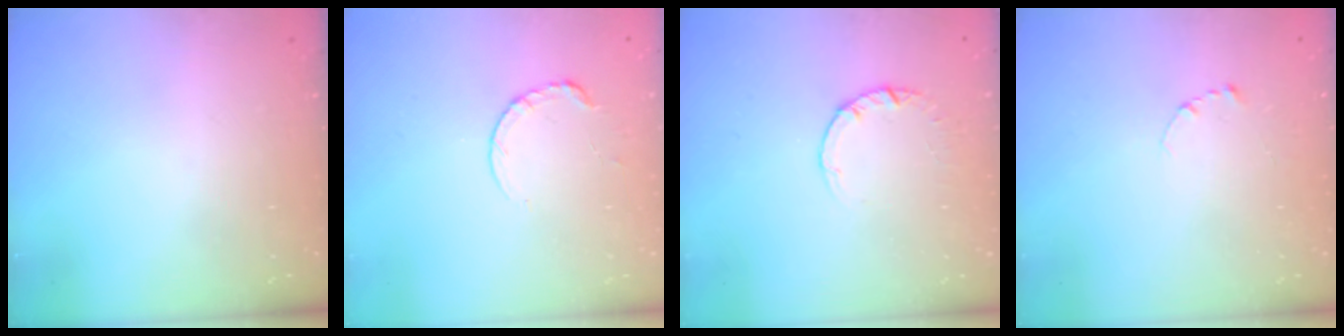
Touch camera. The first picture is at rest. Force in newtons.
{"total": 5.9, "press": 5.9, "slide": 0.5}
{"total": 2.5, "press": 2.5, "slide": 0.2}
{"total": 2.3, "press": 2.3, "slide": 0.2}